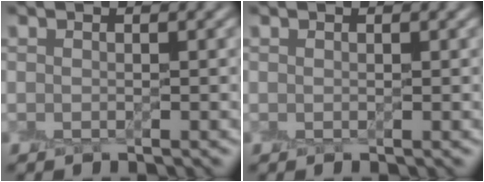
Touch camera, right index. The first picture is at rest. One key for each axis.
{"total": 0.0}